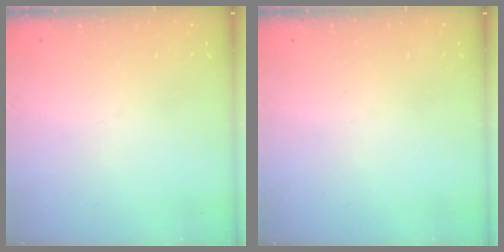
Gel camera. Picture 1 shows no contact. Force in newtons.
{"total": 0.0}